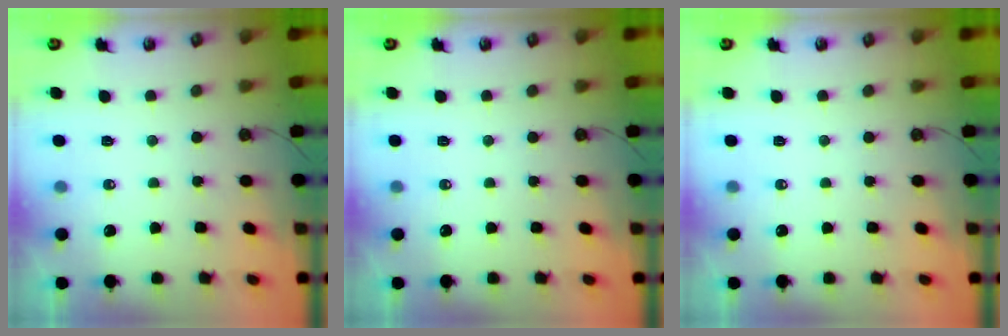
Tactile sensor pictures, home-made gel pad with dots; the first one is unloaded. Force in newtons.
{"total": 0.0}
{"total": 0.0}